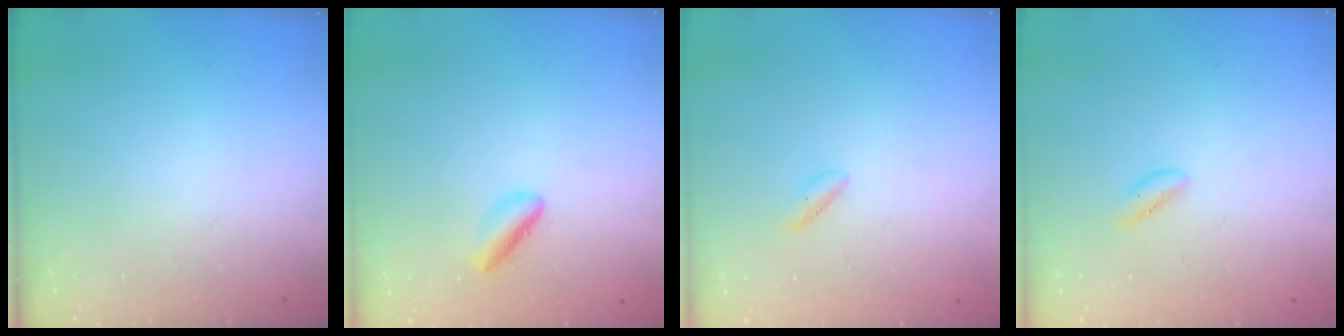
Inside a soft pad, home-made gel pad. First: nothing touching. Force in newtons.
{"total": 2.6, "press": 2.6, "slide": 0.4}
{"total": 2.0, "press": 1.6, "slide": 1.2}
{"total": 0.6, "press": 0.5, "slide": 0.4}